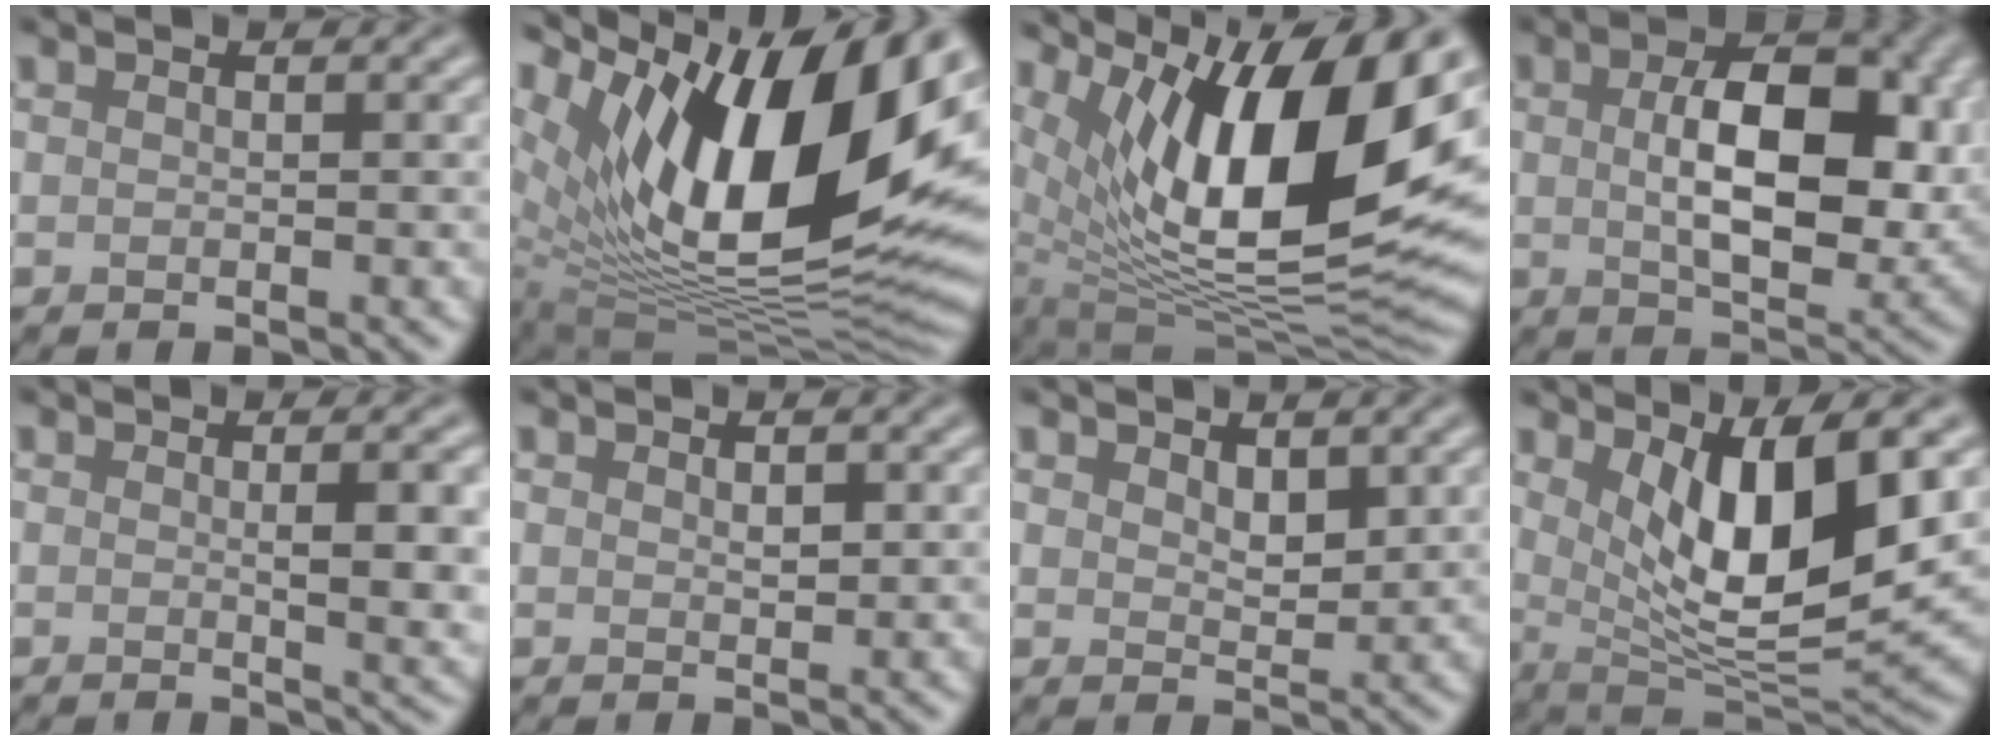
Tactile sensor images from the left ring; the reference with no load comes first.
{"total": 17.8, "force": [6.2, 8.1, 14.6], "torque": [-0.236, -0.001, 0.105]}
{"total": 15.5, "force": [6.0, 6.0, 13.0], "torque": [-0.205, -0.006, 0.102]}
{"total": 9.9, "force": [1.0, 5.2, 8.4], "torque": [-0.132, -0.003, 0.020]}
{"total": 4.5, "force": [0.4, 1.1, 4.4], "torque": [-0.053, 0.000, 0.007]}
{"total": 1.0, "force": [0.4, 0.5, 0.7], "torque": [-0.013, -0.002, 0.010]}
{"total": 2.1, "force": [1.2, 1.1, 1.4], "torque": [-0.023, -0.005, 0.025]}
{"total": 9.4, "force": [2.3, 3.0, 8.6], "torque": [-0.139, -0.023, 0.046]}